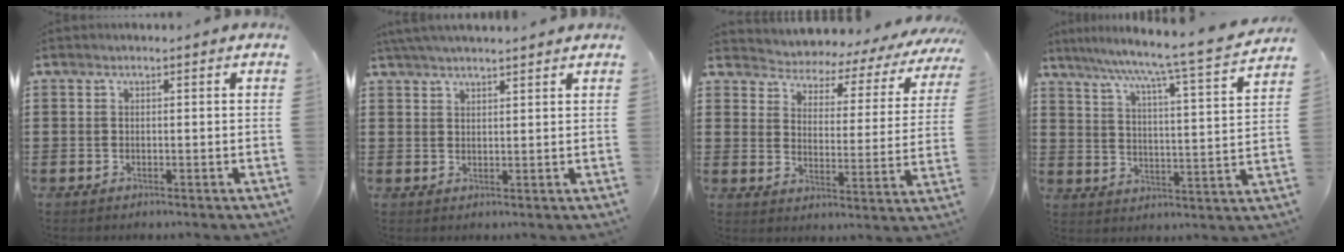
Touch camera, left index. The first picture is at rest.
{"total": 2.7, "force": [2.6, 0.0, 0.7], "torque": [-0.020, 0.000, 0.050]}
{"total": 3.0, "force": [2.8, 0.8, -0.3], "torque": [-0.020, -0.029, 0.038]}
{"total": 7.0, "force": [6.0, -1.1, 3.5], "torque": [-0.085, -0.054, 0.089]}